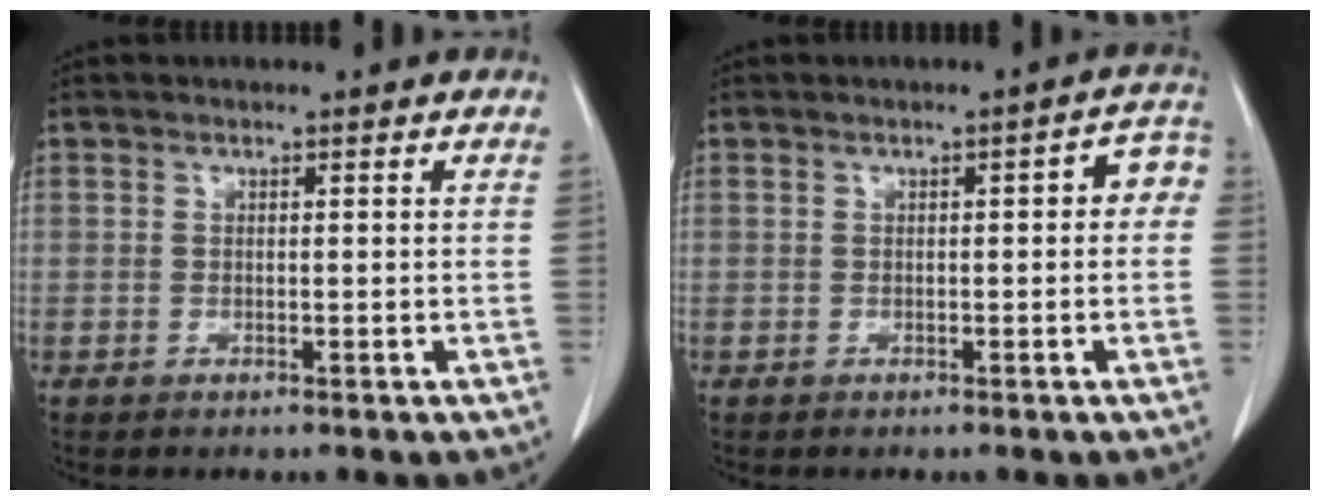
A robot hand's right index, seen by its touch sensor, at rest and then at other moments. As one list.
[{"total": 3.6, "force": [0.3, 1.3, 3.4], "torque": [-0.031, 0.019, -0.001]}]